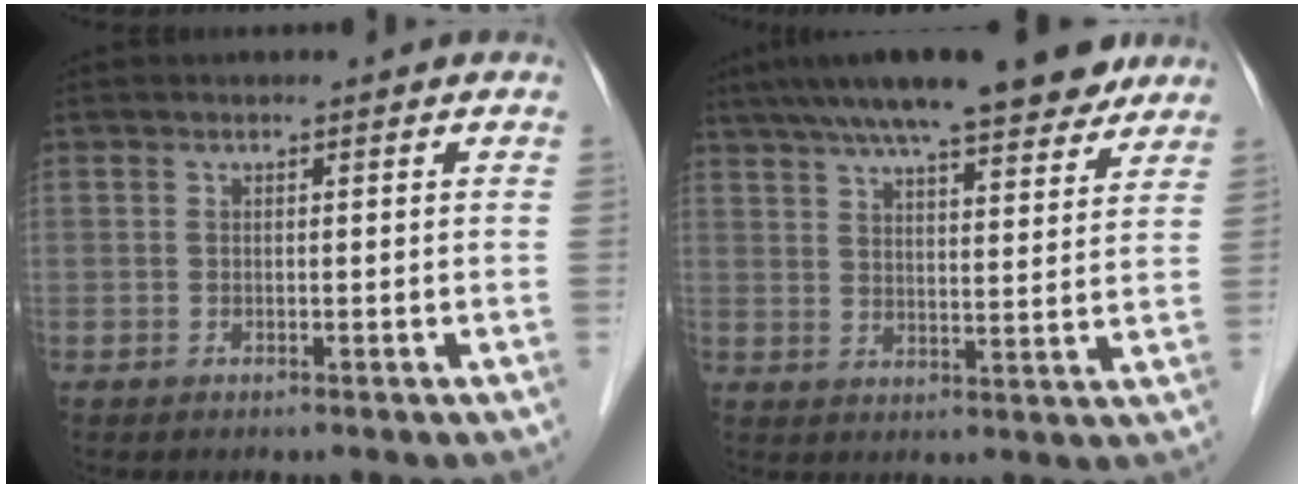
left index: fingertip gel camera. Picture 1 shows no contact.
{"total": 18.9, "force": [15.1, 3.4, 10.8], "torque": [-0.177, 0.036, 0.217]}